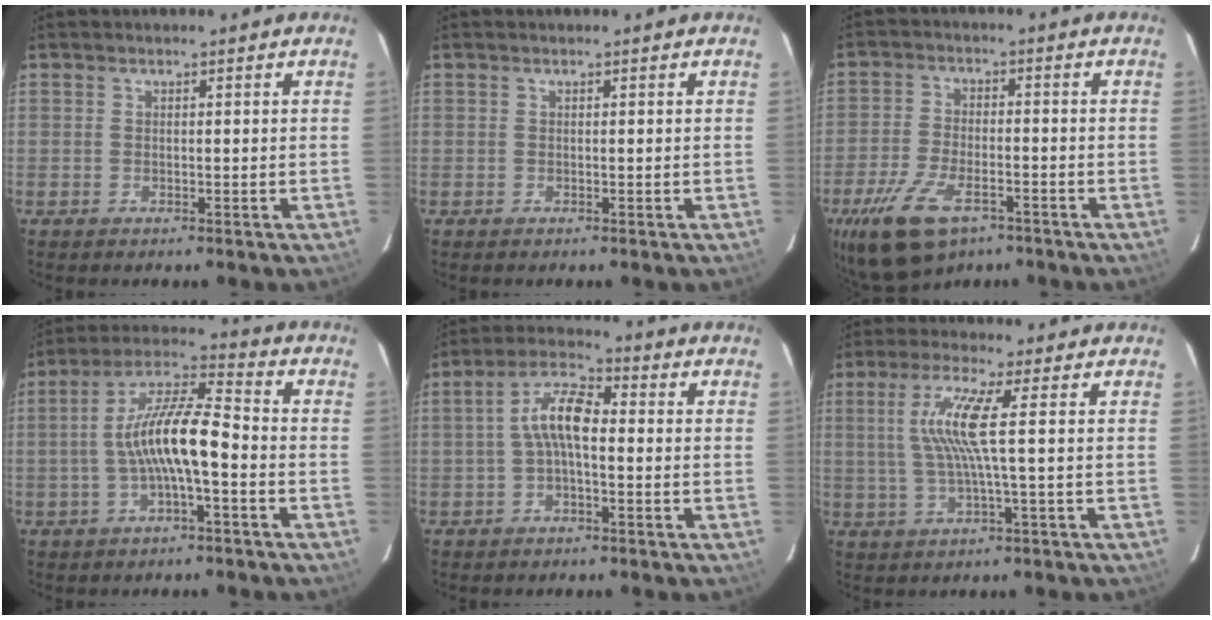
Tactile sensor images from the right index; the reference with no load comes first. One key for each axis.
{"total": 0.0}
{"total": 13.8, "fx": -8.4, "fy": 6.5, "fz": 8.9, "tx": -0.204, "ty": -0.027, "tz": -0.151}
{"total": 11.6, "fx": -2.5, "fy": 2.4, "fz": 11.1, "tx": -0.213, "ty": 0.018, "tz": -0.045}
{"total": 7.2, "fx": -0.6, "fy": 2.6, "fz": 6.7, "tx": -0.140, "ty": 0.024, "tz": -0.015}
{"total": 7.9, "fx": 0.9, "fy": -1.0, "fz": 7.8, "tx": -0.154, "ty": -0.003, "tz": 0.024}